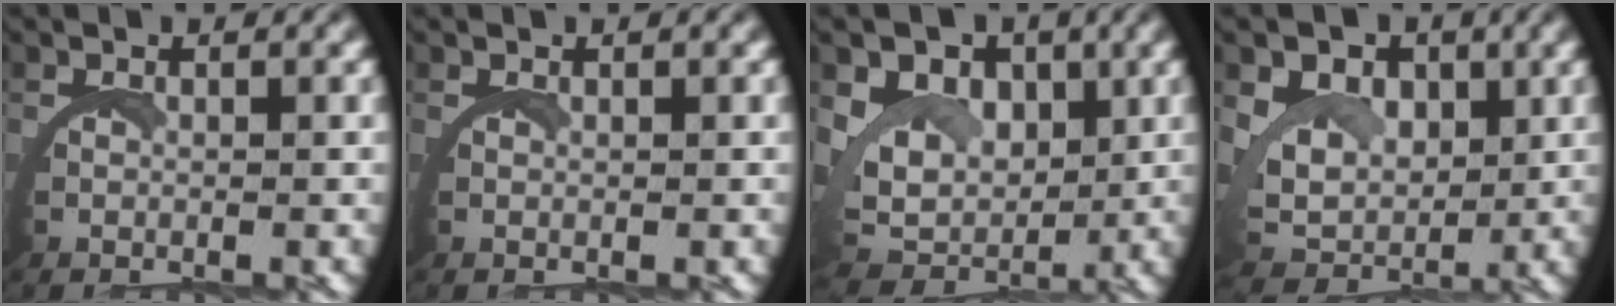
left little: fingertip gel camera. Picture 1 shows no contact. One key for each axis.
{"total": 0.5, "fx": 0.4, "fy": -0.3, "fz": 0.0, "tx": -0.001, "ty": 0.002, "tz": 0.006}
{"total": 8.0, "fx": 1.2, "fy": 6.6, "fz": 4.4, "tx": -0.119, "ty": -0.036, "tz": 0.030}
{"total": 7.3, "fx": 1.5, "fy": 6.0, "fz": 4.0, "tx": -0.111, "ty": -0.032, "tz": 0.033}